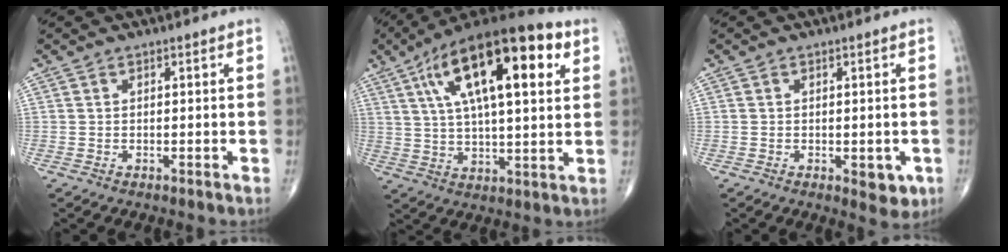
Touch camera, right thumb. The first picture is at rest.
{"total": 23.0, "force": [8.7, 8.1, 19.7], "torque": [-0.323, 0.003, 0.136]}
{"total": 4.1, "force": [-1.1, 2.2, 3.2], "torque": [-0.023, -0.005, -0.010]}